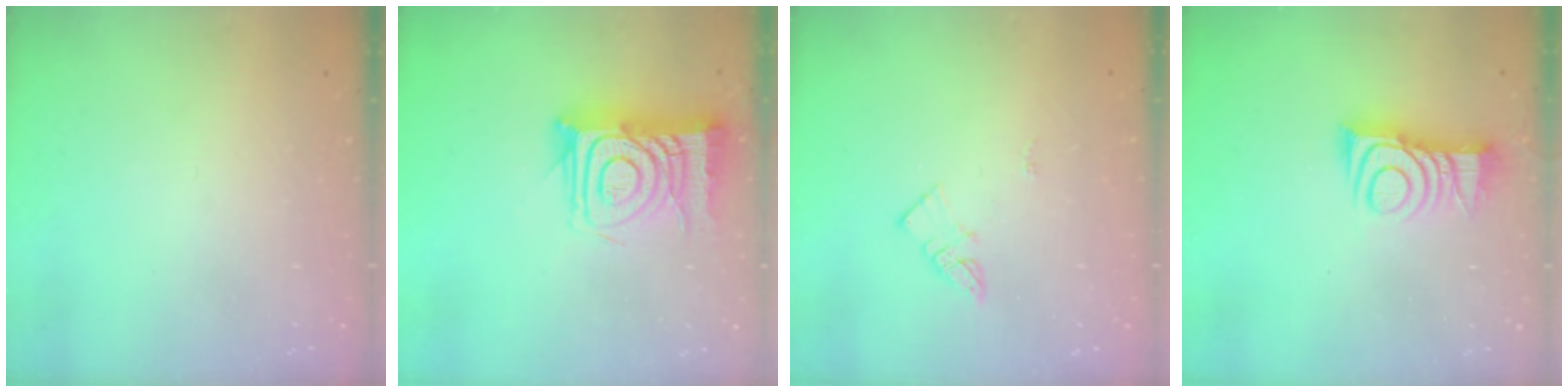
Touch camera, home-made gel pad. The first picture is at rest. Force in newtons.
{"total": 15.4, "press": 15.3, "slide": 1.4}
{"total": 3.9, "press": 3.9, "slide": 0.3}
{"total": 10.7, "press": 10.6, "slide": 0.4}